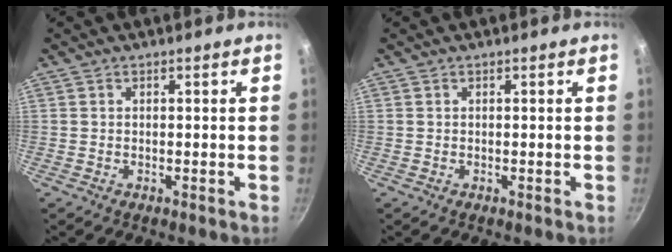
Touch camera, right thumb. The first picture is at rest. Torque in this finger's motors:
{"motor_torque": [-0.02, 0.00, 0.11, 0.11, 0.00]}